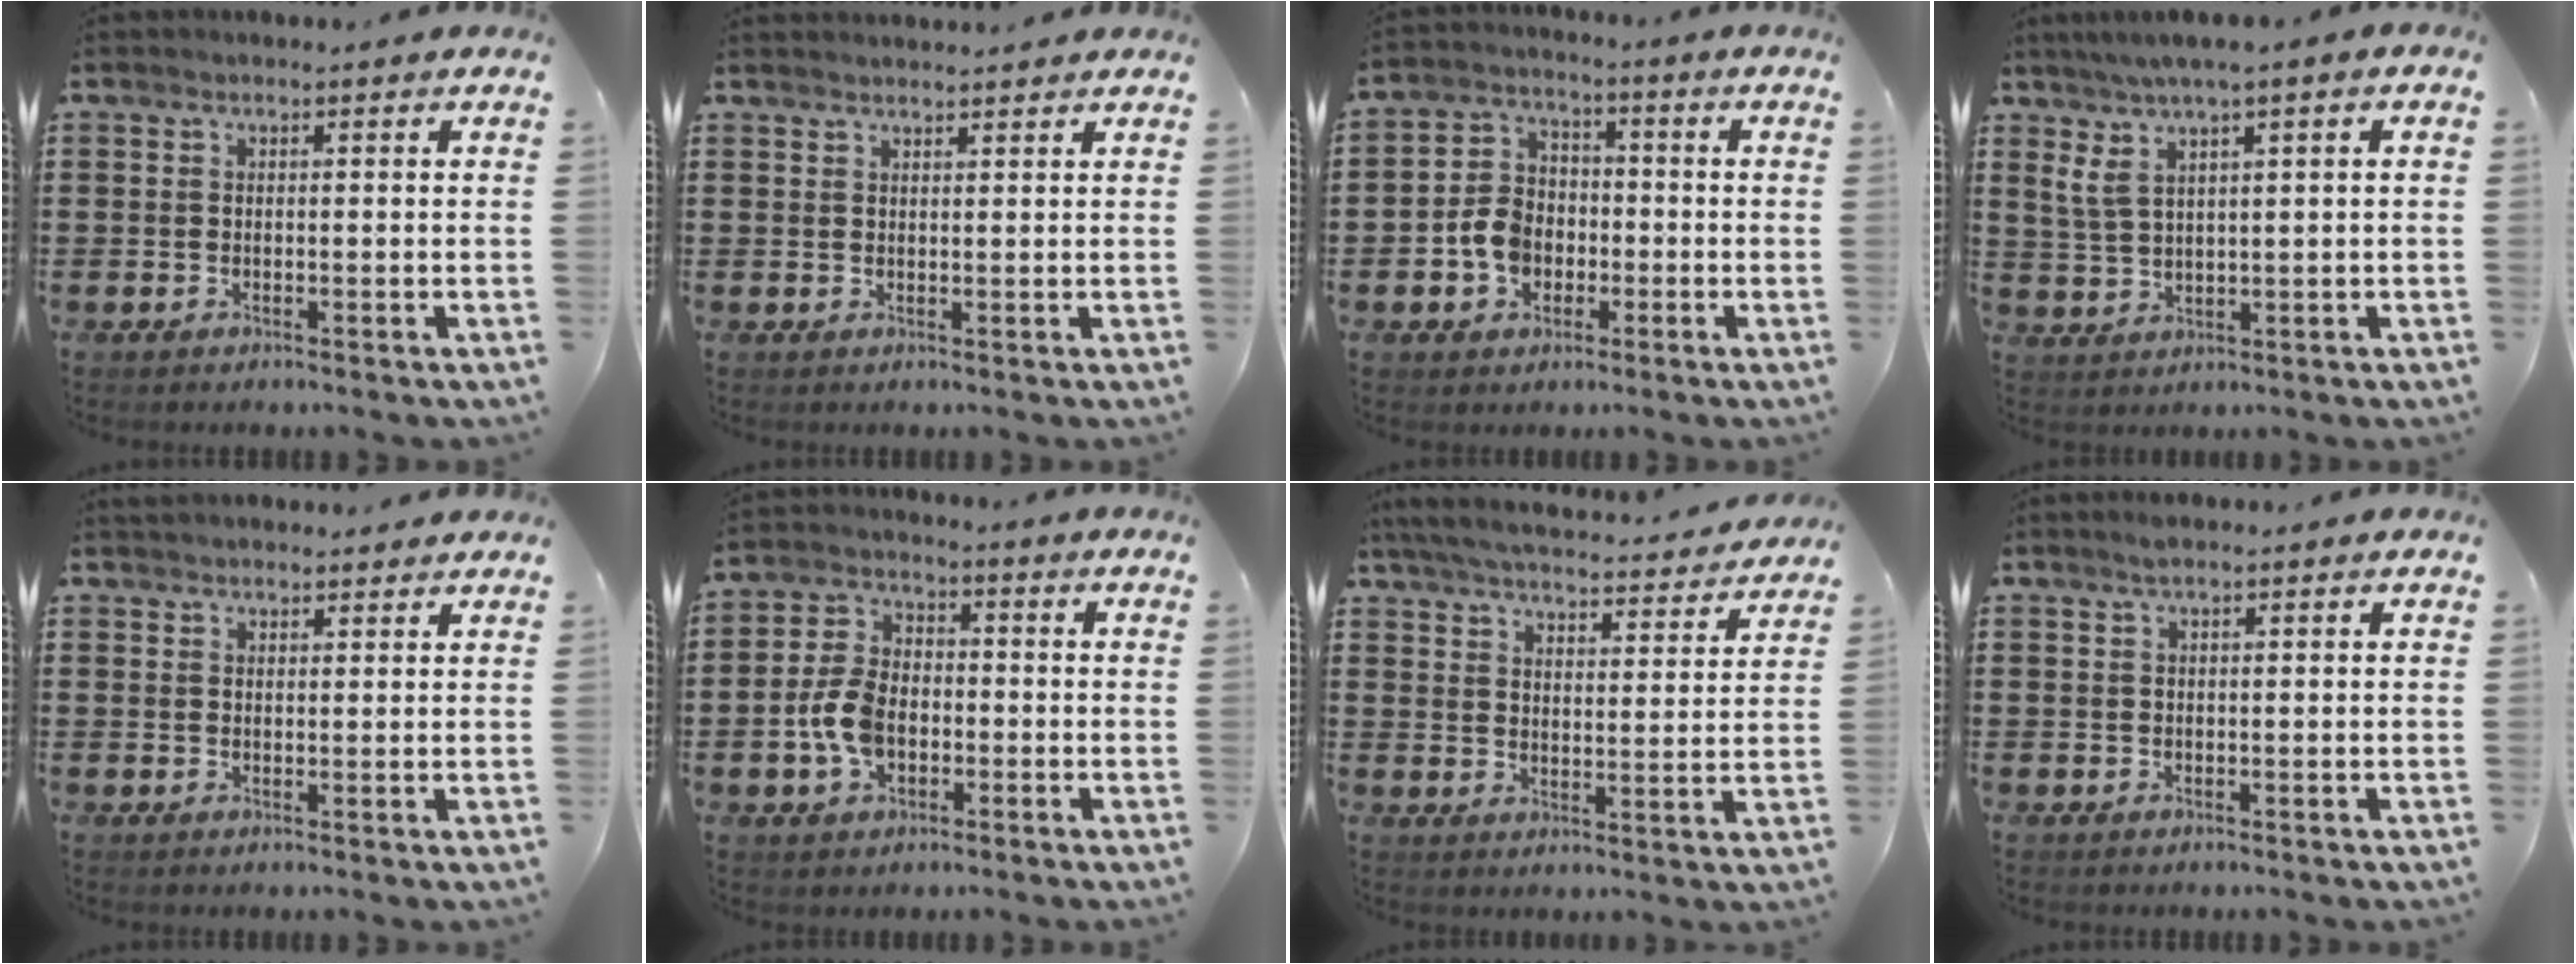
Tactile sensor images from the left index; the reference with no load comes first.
{"total": 1.3, "force": [1.3, -0.1, -0.1], "torque": [-0.002, 0.000, 0.026]}
{"total": 6.1, "force": [-2.1, 4.8, 3.1], "torque": [-0.075, 0.012, -0.042]}
{"total": 4.8, "force": [1.6, 1.4, 4.4], "torque": [-0.095, 0.005, 0.024]}
{"total": 1.7, "force": [1.7, 0.3, 0.0], "torque": [-0.004, 0.002, 0.033]}
{"total": 7.1, "force": [-1.7, 4.6, 5.1], "torque": [-0.133, 0.001, -0.040]}
{"total": 5.0, "force": [4.9, -0.3, 1.1], "torque": [-0.046, -0.038, 0.081]}
{"total": 1.0, "force": [0.7, 0.0, 0.7], "torque": [-0.015, 0.002, 0.013]}